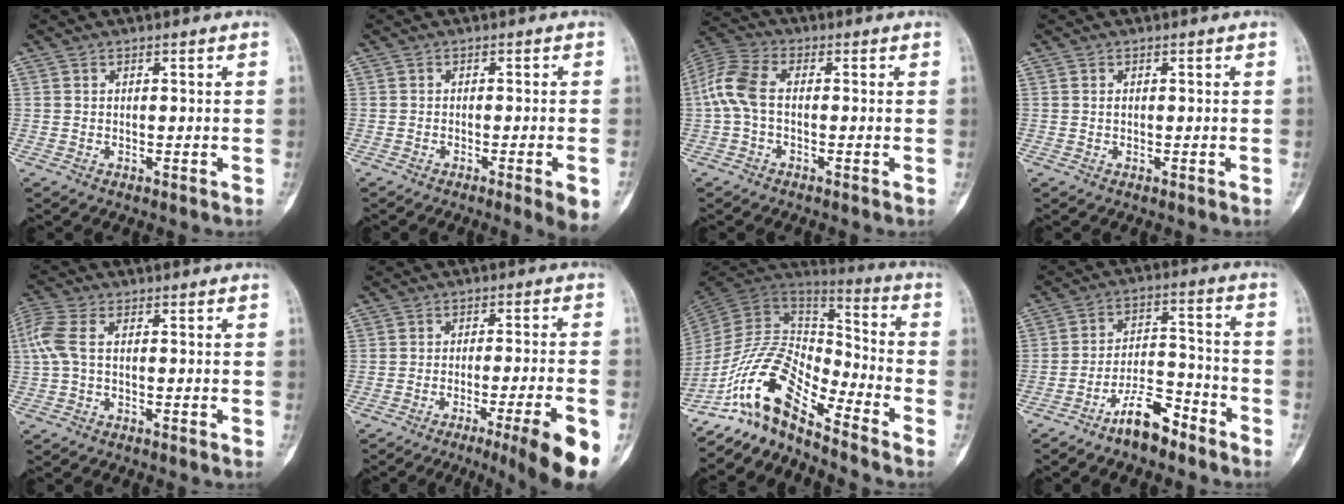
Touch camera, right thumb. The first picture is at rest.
{"total": 5.1, "force": [-2.5, 0.2, 4.4], "torque": [-0.057, 0.000, -0.036]}
{"total": 7.3, "force": [-0.7, 4.0, 6.1], "torque": [-0.141, 0.023, -0.025]}
{"total": 0.0}
{"total": 5.7, "force": [-0.1, 2.8, 4.9], "torque": [-0.141, 0.018, -0.007]}
{"total": 12.9, "force": [-6.3, 0.5, 11.2], "torque": [-0.134, 0.006, -0.088]}
{"total": 14.3, "force": [-10.7, 4.4, 8.4], "torque": [-0.145, 0.098, -0.211]}
{"total": 9.3, "force": [-6.9, 3.4, 5.2], "torque": [-0.082, 0.066, -0.127]}